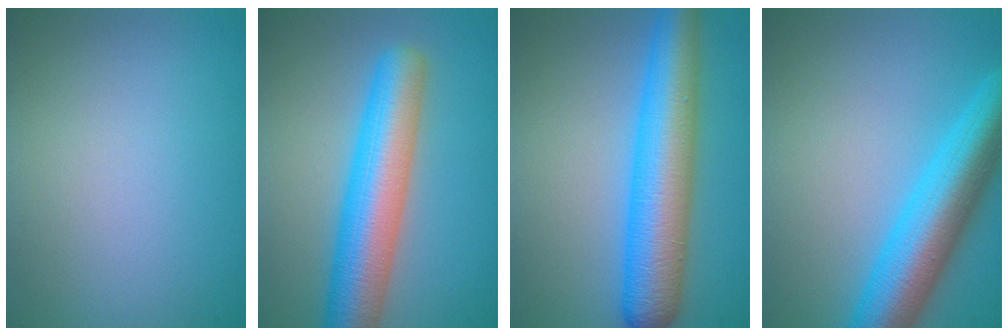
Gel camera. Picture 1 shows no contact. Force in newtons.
{"total": 8.4, "press": 8.4, "slide": 0.3}
{"total": 8.4, "press": 8.4, "slide": 0.2}
{"total": 8.4, "press": 8.4, "slide": 0.2}